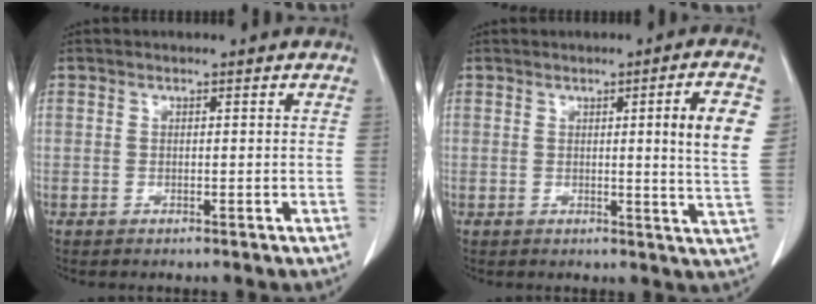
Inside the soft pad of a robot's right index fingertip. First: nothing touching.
{"total": 7.6, "force": [1.6, -0.7, 7.4], "torque": [-0.093, -0.011, 0.016]}